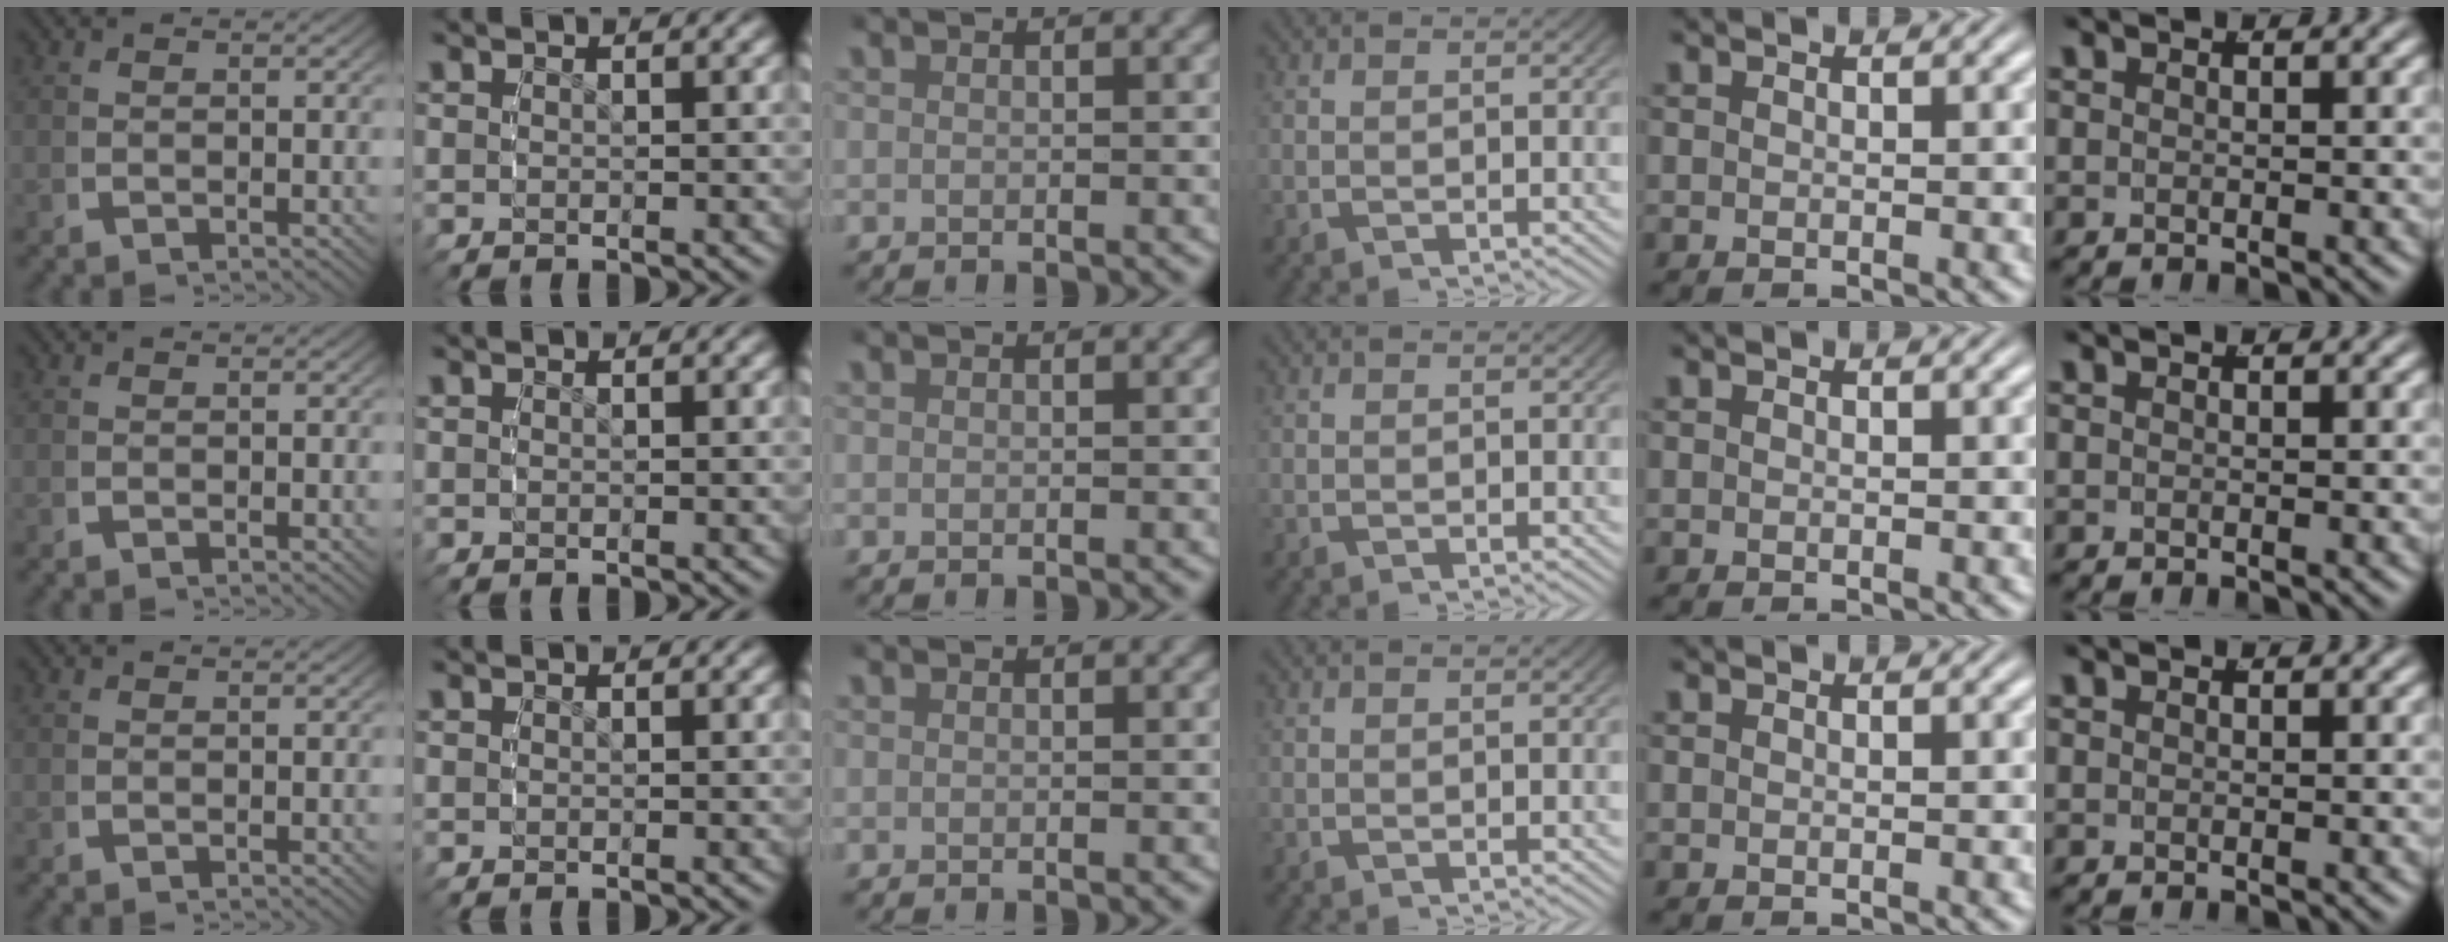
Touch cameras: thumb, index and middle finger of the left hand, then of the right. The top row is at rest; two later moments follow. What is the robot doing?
{"motion": "reach", "object": "sponge"}